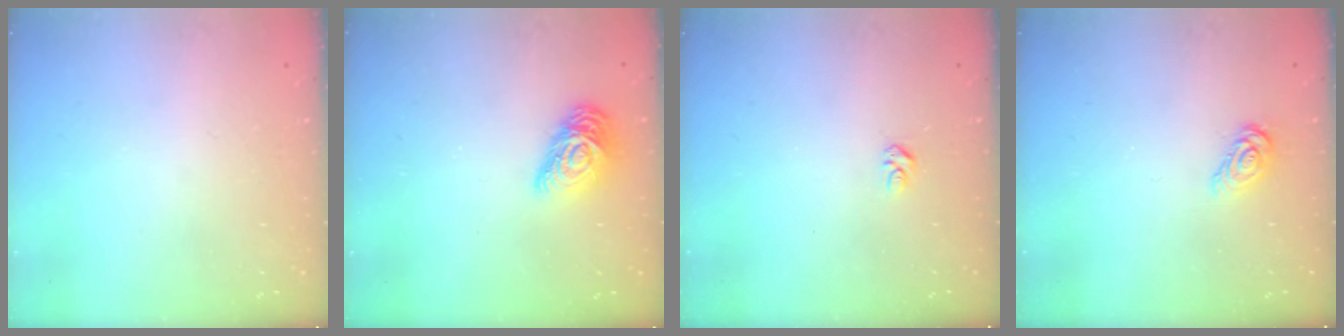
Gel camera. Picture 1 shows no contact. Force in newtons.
{"total": 11.5, "press": 11.5, "slide": 0.4}
{"total": 2.8, "press": 2.8, "slide": 0.4}
{"total": 6.5, "press": 6.5, "slide": 0.3}